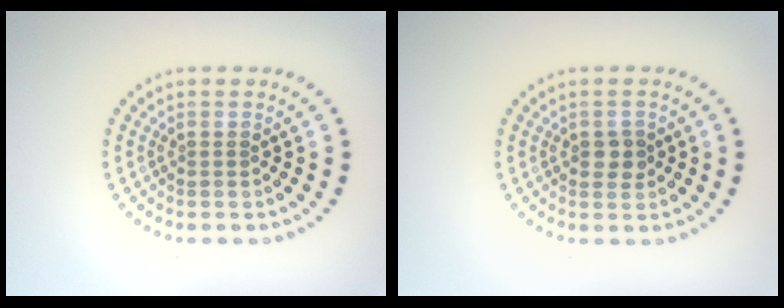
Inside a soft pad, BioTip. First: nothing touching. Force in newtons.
{"total": 1.7, "press": 1.6, "slide": 0.2}